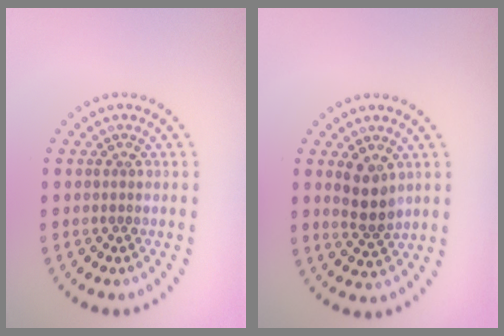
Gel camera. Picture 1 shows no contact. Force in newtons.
{"total": 2.9, "press": 2.7, "slide": 1.0}